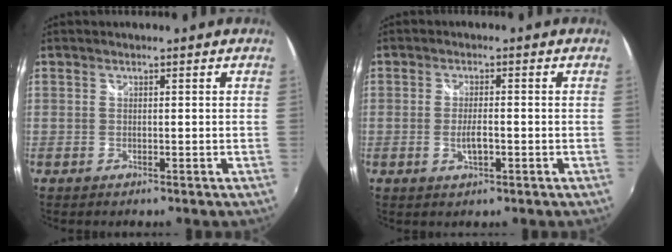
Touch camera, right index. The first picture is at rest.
{"total": 3.2, "force": [-1.0, 1.1, 2.9], "torque": [-0.055, -0.005, -0.016]}